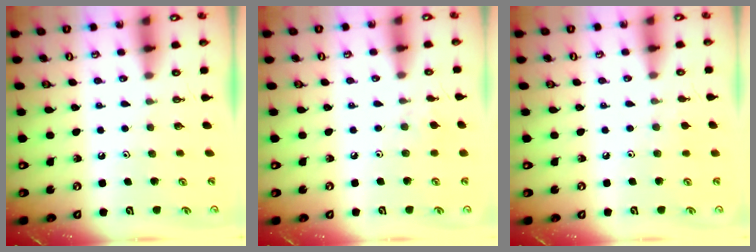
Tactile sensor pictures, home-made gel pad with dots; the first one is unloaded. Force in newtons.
{"total": 1.8, "press": 1.7, "slide": 0.4}
{"total": 4.9, "press": 4.8, "slide": 0.6}